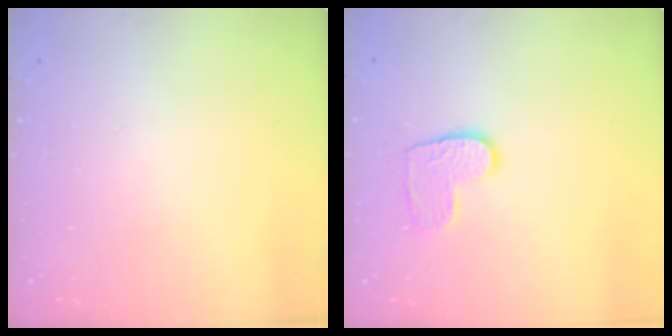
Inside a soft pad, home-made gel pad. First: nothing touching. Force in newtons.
{"total": 8.2, "press": 8.2, "slide": 0.5}